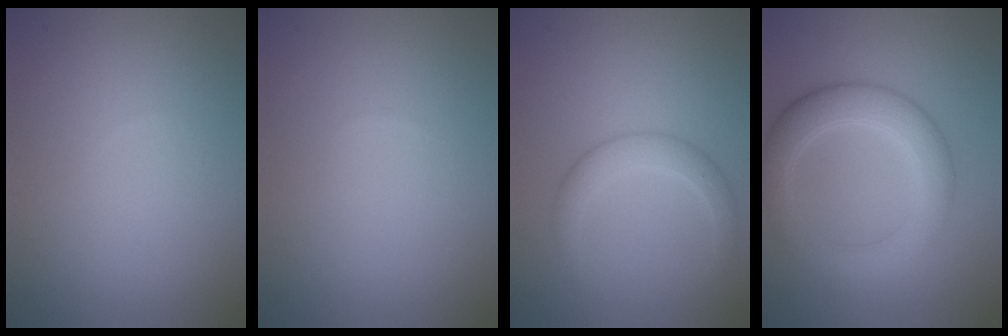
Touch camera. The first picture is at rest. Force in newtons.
{"total": 0.0}
{"total": 2.5, "press": 2.5, "slide": 0.2}
{"total": 5.1, "press": 5.1, "slide": 0.3}